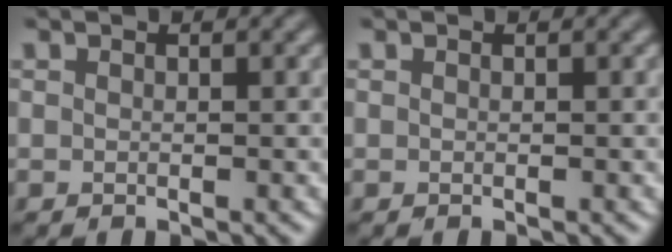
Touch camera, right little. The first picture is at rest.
{"total": 0.0}